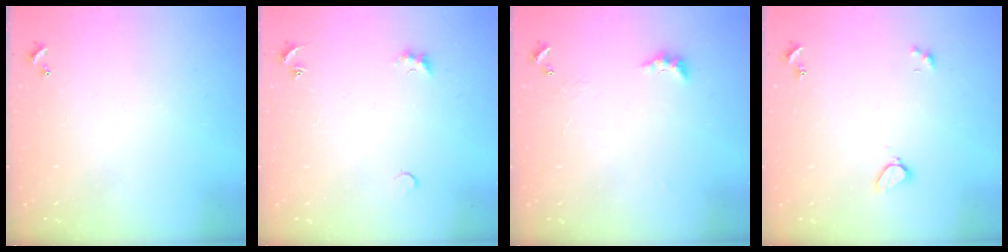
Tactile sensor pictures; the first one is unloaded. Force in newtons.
{"total": 1.9, "press": 1.9, "slide": 0.5}
{"total": 3.0, "press": 2.9, "slide": 0.7}
{"total": 2.1, "press": 2.0, "slide": 0.5}